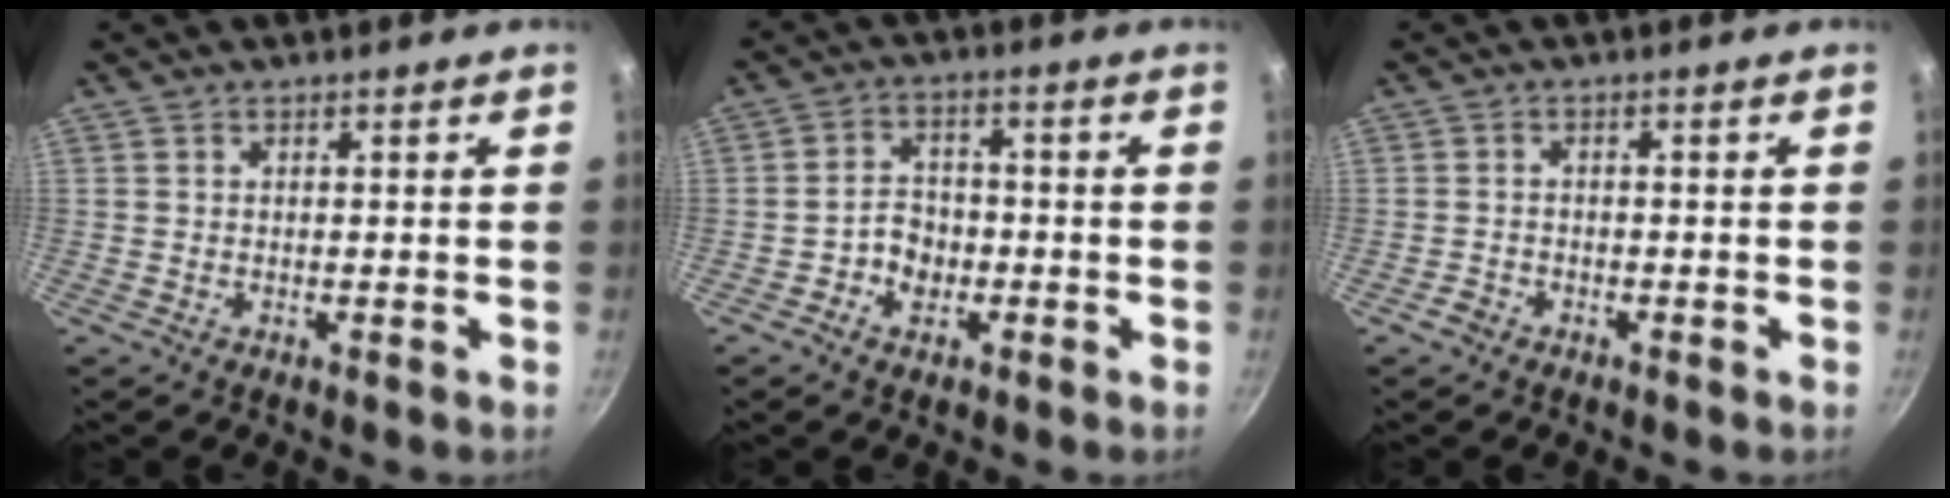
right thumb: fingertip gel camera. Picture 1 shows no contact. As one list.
[{"total": 5.6, "force": [-1.9, 4.4, 2.8], "torque": [-0.025, 0.019, -0.038]}, {"total": 1.9, "force": [-1.4, 1.2, 0.5], "torque": [-0.011, 0.019, -0.025]}]